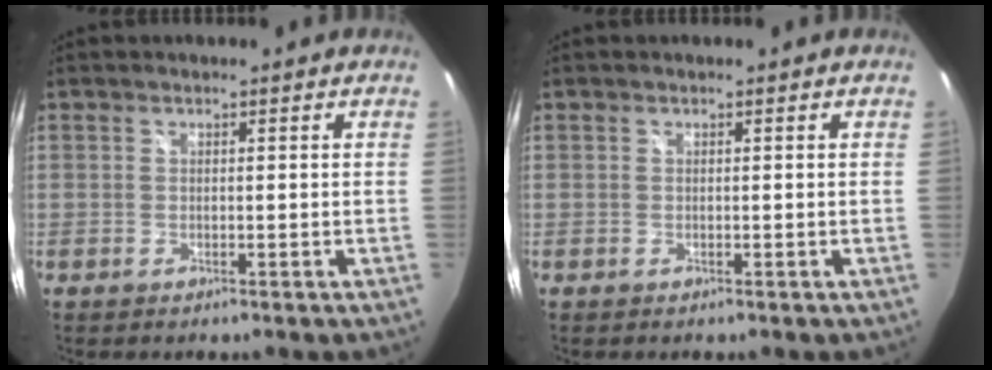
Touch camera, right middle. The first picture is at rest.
{"total": 0.0}